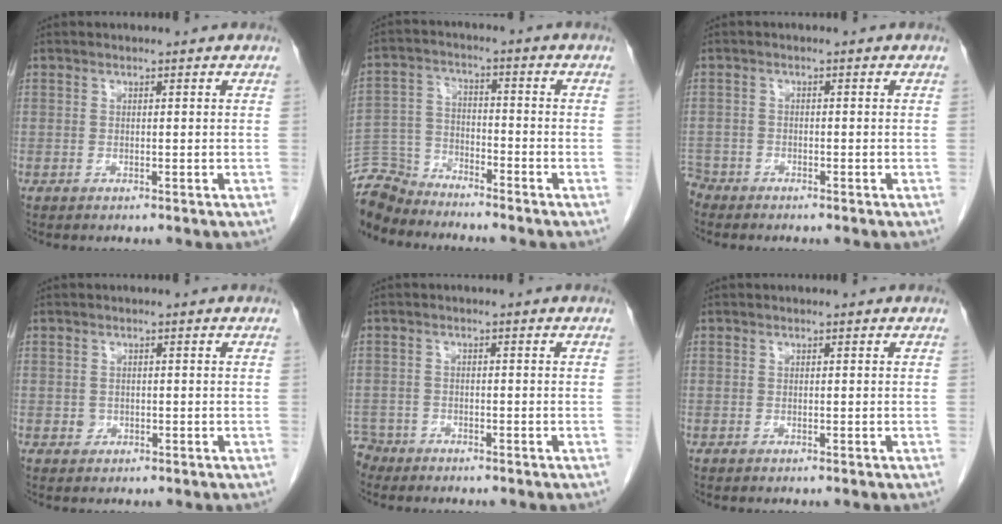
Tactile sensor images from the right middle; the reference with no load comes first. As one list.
[{"total": 8.5, "force": [-8.4, 1.4, 0.5], "torque": [-0.015, 0.000, -0.164]}, {"total": 2.8, "force": [-2.6, 1.0, -0.1], "torque": [0.002, -0.004, -0.052]}, {"total": 1.0, "force": [-0.2, 0.9, 0.3], "torque": [-0.004, 0.003, -0.001]}, {"total": 3.3, "force": [-2.9, 1.3, -0.6], "torque": [0.010, -0.002, -0.058]}, {"total": 0.0}]